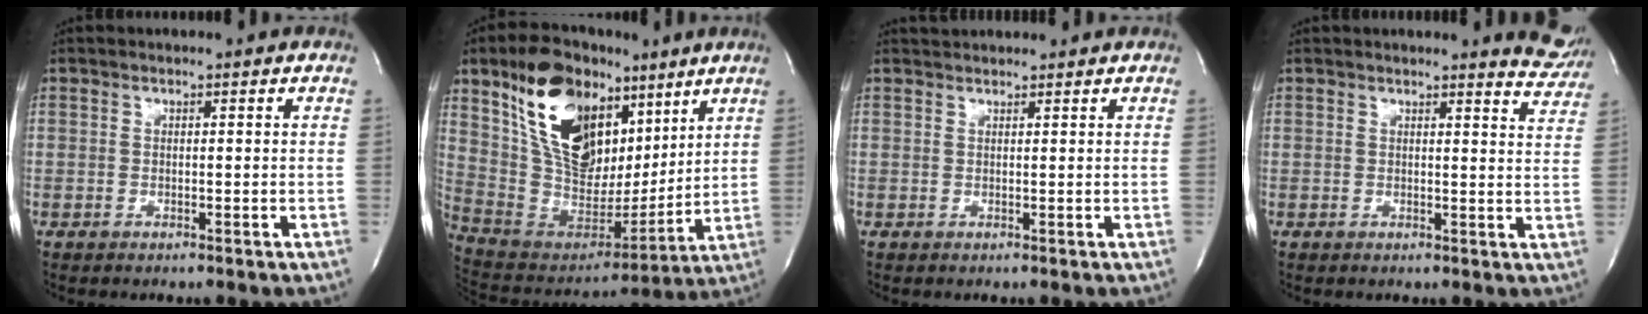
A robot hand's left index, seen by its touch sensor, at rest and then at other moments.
{"total": 21.0, "force": [10.6, 11.4, 14.0], "torque": [-0.265, 0.022, 0.196]}
{"total": 2.3, "force": [2.3, 0.4, 0.3], "torque": [-0.006, 0.024, 0.038]}
{"total": 5.8, "force": [5.8, 0.7, 0.5], "torque": [0.007, -0.044, 0.036]}